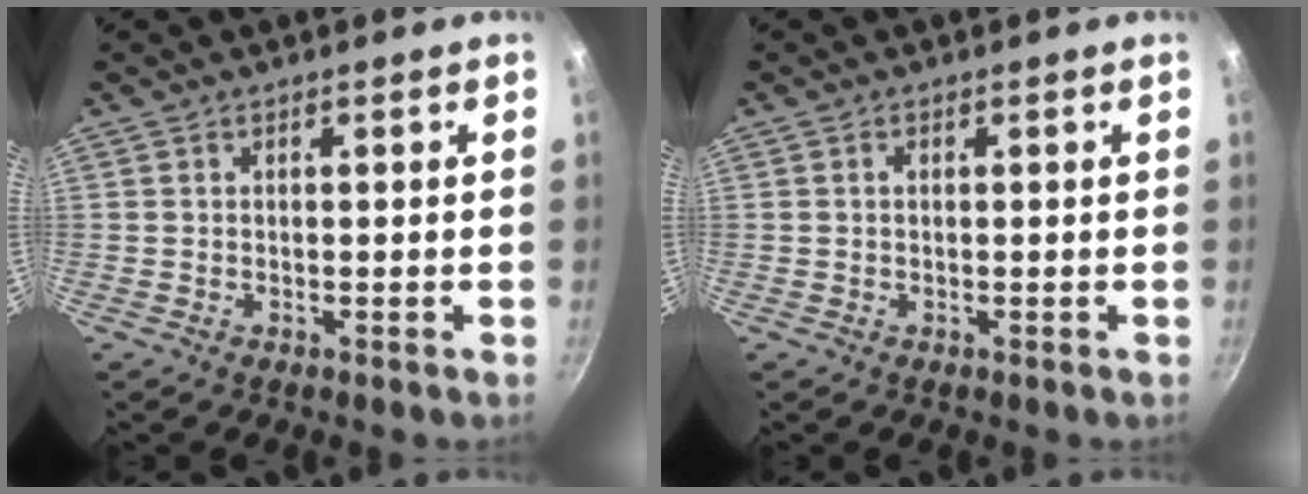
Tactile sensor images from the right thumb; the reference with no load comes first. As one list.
[{"total": 0.6, "force": [0.1, 0.5, 0.4], "torque": [-0.007, 0.004, 0.001]}]